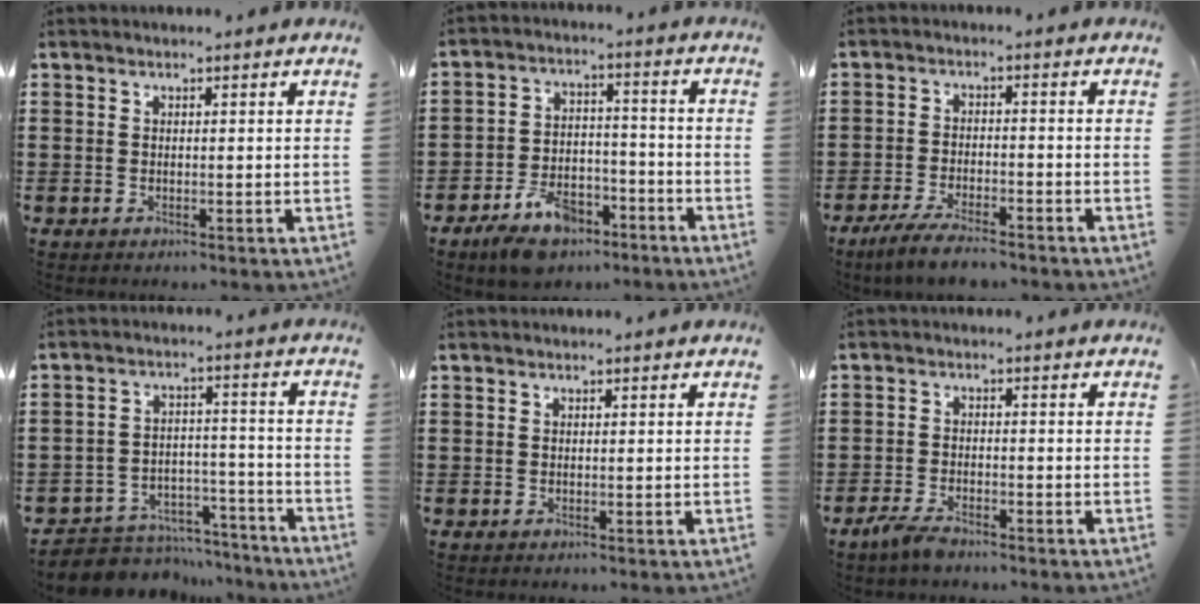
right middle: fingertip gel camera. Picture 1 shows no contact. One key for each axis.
{"total": 7.4, "fx": -6.0, "fy": 3.2, "fz": 2.9, "tx": -0.057, "ty": 0.018, "tz": -0.115}
{"total": 4.9, "fx": -4.3, "fy": 0.7, "fz": 2.4, "tx": -0.058, "ty": -0.006, "tz": -0.086}
{"total": 6.1, "fx": -5.7, "fy": 2.0, "fz": 0.4, "tx": -0.007, "ty": 0.024, "tz": -0.114}
{"total": 0.0}
{"total": 3.0, "fx": -2.4, "fy": 0.9, "fz": 1.6, "tx": -0.049, "ty": -0.003, "tz": -0.053}